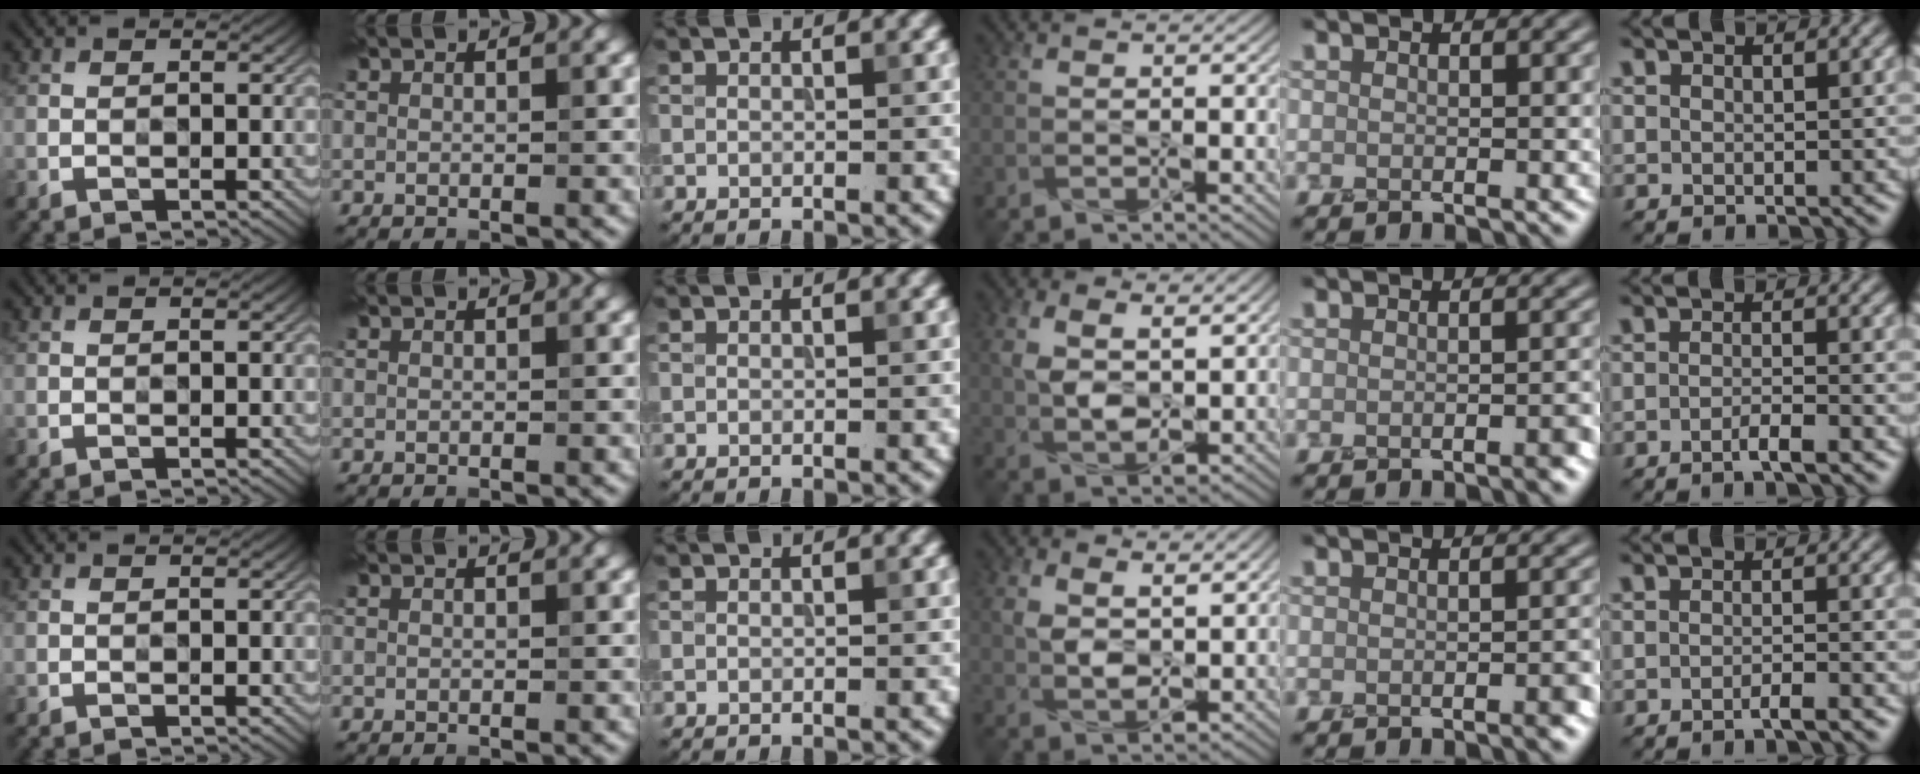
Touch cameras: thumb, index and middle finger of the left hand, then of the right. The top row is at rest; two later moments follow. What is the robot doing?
{"motion": "squeeze", "object": "air blower"}